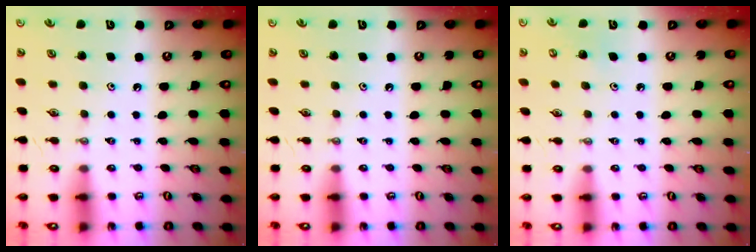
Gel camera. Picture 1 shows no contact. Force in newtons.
{"total": 0.0}
{"total": 4.8, "press": 4.7, "slide": 0.7}